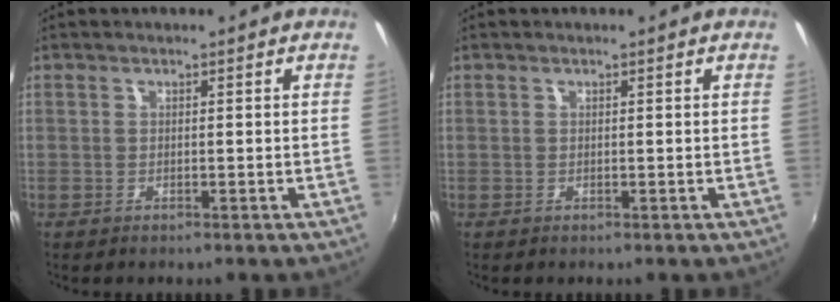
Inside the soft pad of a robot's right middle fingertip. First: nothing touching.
{"total": 0.0}